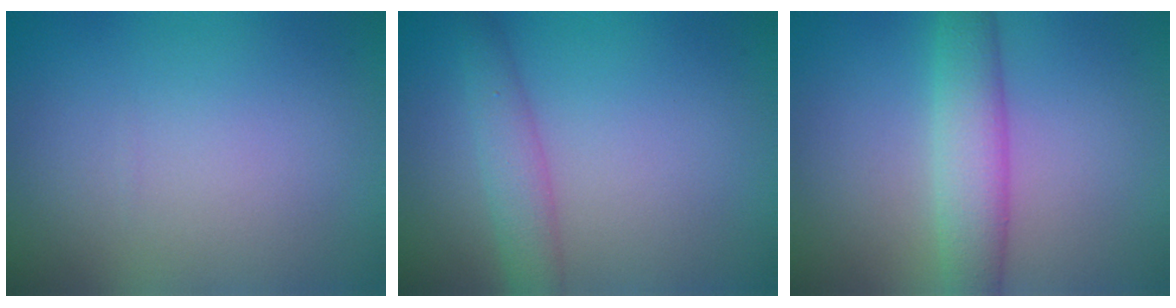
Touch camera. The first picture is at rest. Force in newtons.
{"total": 2.8, "press": 2.8, "slide": 0.1}
{"total": 4.8, "press": 4.8, "slide": 0.2}